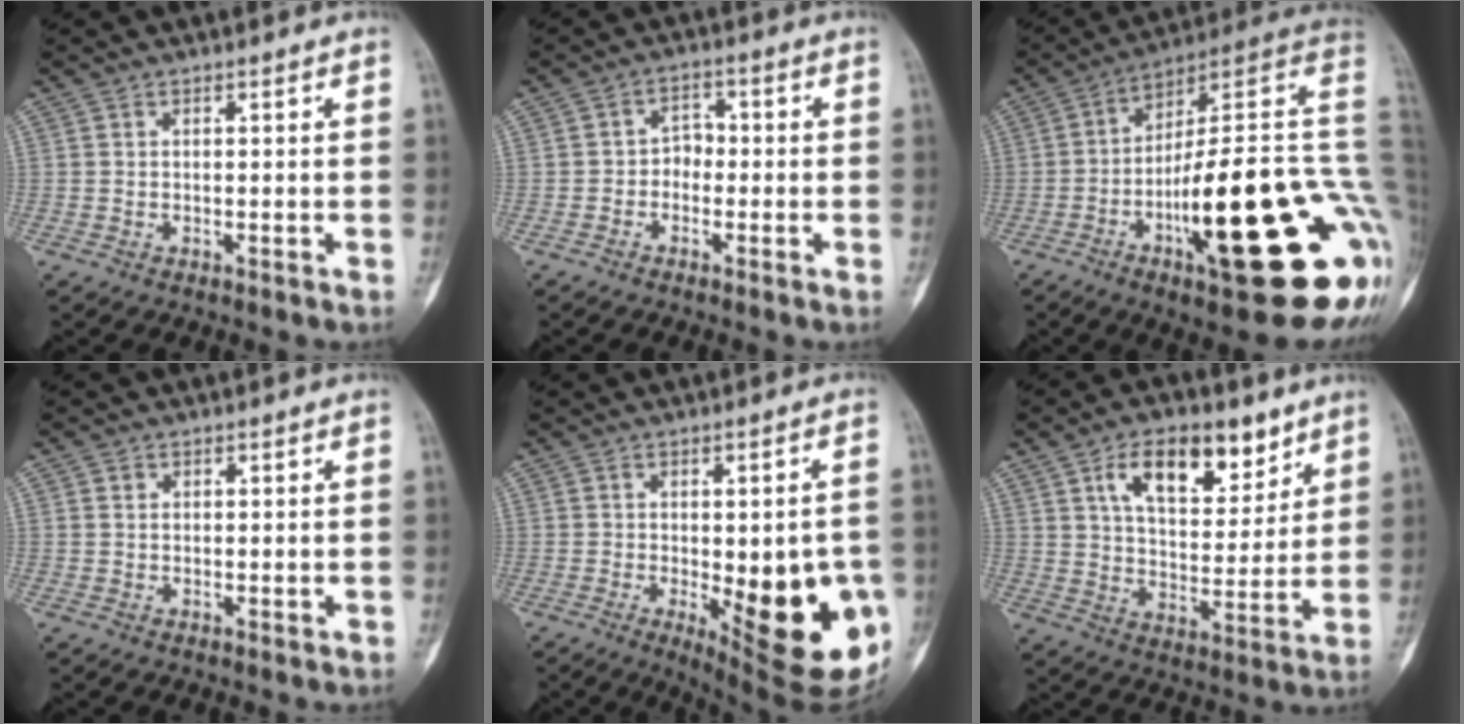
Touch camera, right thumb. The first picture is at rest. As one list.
[{"total": 3.2, "force": [-0.9, 2.6, 1.7], "torque": [0.000, 0.017, -0.027]}, {"total": 31.5, "force": [-4.8, 8.2, 30.0], "torque": [-0.333, 0.041, -0.067]}, {"total": 1.2, "force": [0.3, 1.0, 0.4], "torque": [0.000, 0.002, 0.004]}, {"total": 19.6, "force": [-4.7, 7.3, 17.6], "torque": [-0.159, -0.003, -0.033]}, {"total": 14.8, "force": [8.0, 7.7, 9.8], "torque": [-0.114, -0.035, 0.136]}]